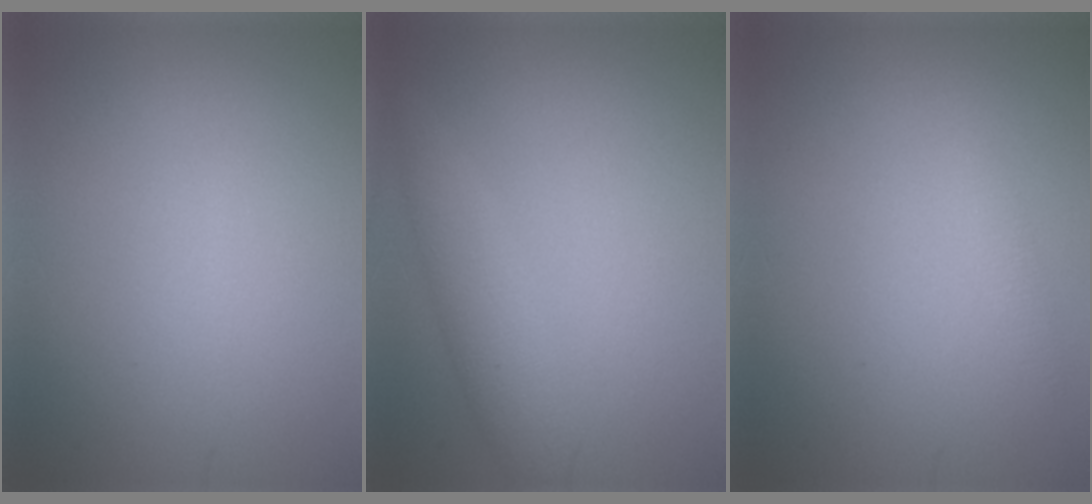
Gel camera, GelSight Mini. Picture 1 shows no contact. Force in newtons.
{"total": 2.7, "press": 2.7, "slide": 0.1}
{"total": 1.0, "press": 1.0, "slide": 0.0}